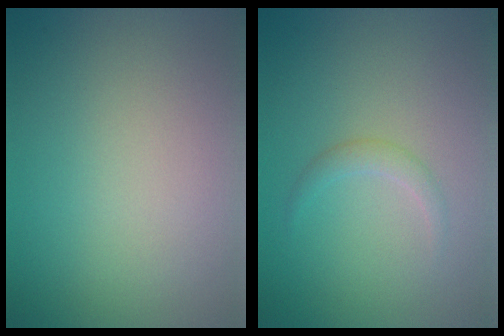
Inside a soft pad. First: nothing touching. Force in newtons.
{"total": 1.2, "press": 1.2, "slide": 0.1}